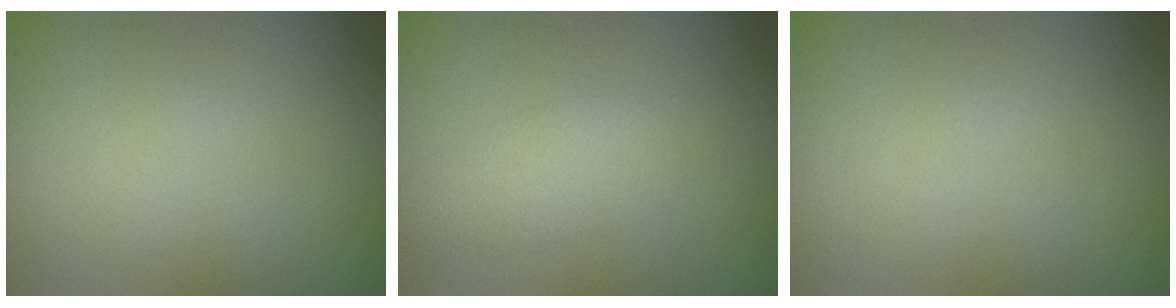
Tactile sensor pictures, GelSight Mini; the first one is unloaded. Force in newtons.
{"total": 2.7, "press": 2.7, "slide": 0.1}
{"total": 0.0}